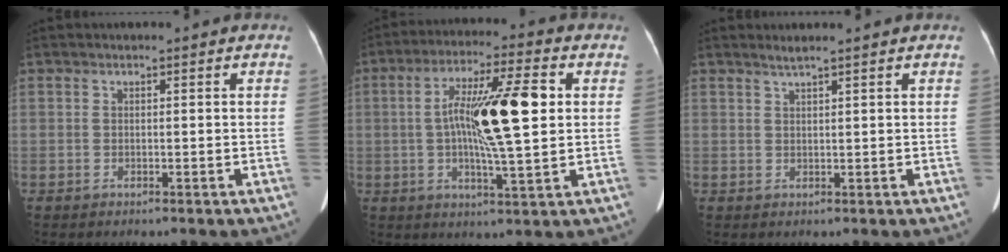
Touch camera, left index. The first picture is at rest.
{"total": 13.8, "force": [1.2, 1.4, 13.7], "torque": [-0.245, 0.009, 0.016]}
{"total": 1.7, "force": [1.4, -0.5, 0.8], "torque": [-0.020, 0.005, 0.031]}